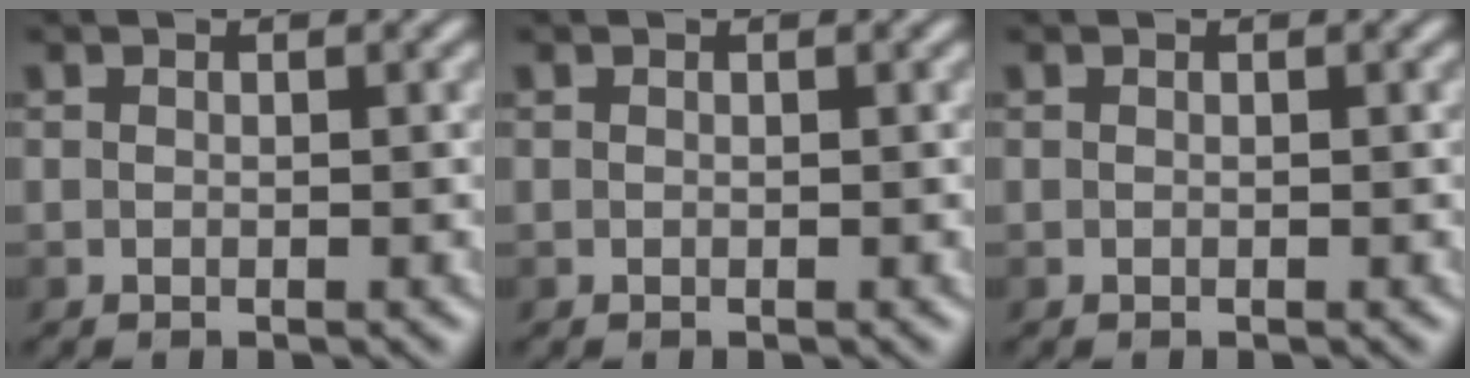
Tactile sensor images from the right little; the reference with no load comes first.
{"total": 0.0}
{"total": 0.0}